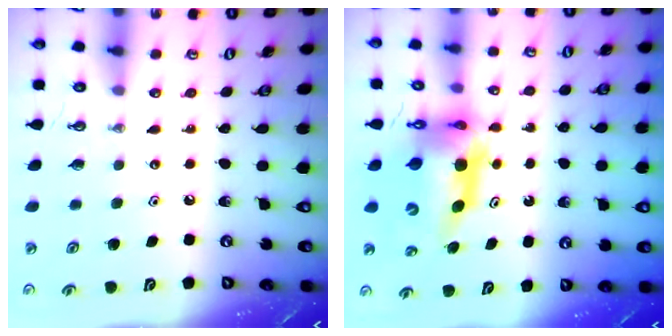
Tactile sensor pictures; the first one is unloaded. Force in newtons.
{"total": 12.2, "press": 12.2, "slide": 1.1}